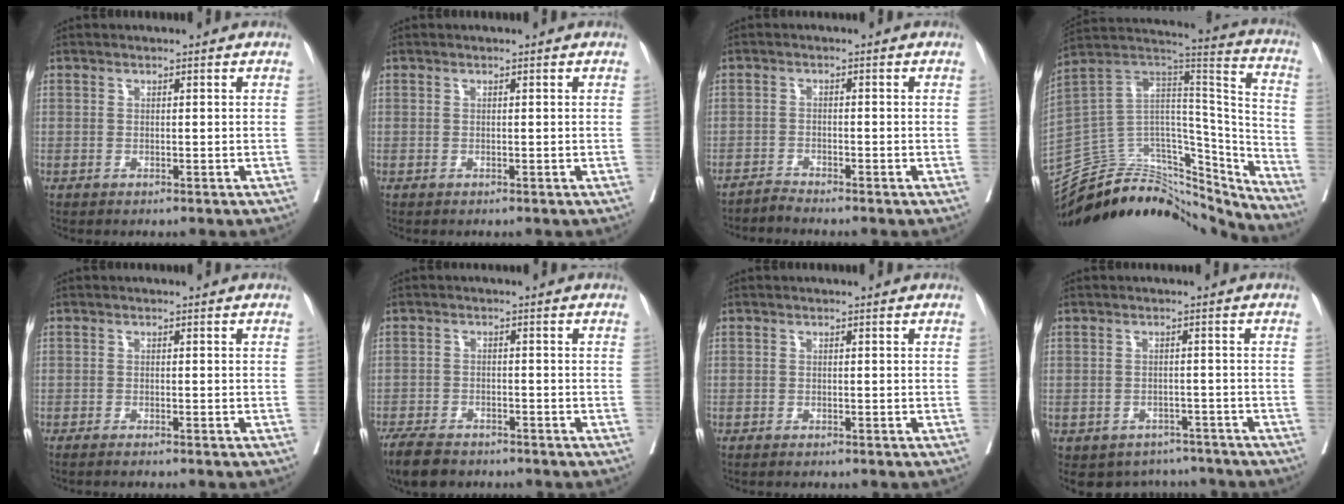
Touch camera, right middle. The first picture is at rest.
{"total": 0.0}
{"total": 1.8, "force": [-1.6, -0.5, -0.4], "torque": [0.011, -0.009, -0.033]}
{"total": 30.1, "force": [-27.1, 8.6, 9.7], "torque": [-0.147, 0.033, -0.412]}
{"total": 3.6, "force": [-3.1, -0.3, 1.8], "torque": [-0.020, -0.002, -0.042]}
{"total": 6.7, "force": [-5.5, 2.3, 2.9], "torque": [-0.052, -0.011, -0.092]}
{"total": 0.8, "force": [-0.7, 0.2, 0.1], "torque": [-0.005, 0.000, -0.012]}
{"total": 7.5, "force": [-6.4, 3.8, 0.3], "torque": [0.010, 0.017, -0.078]}